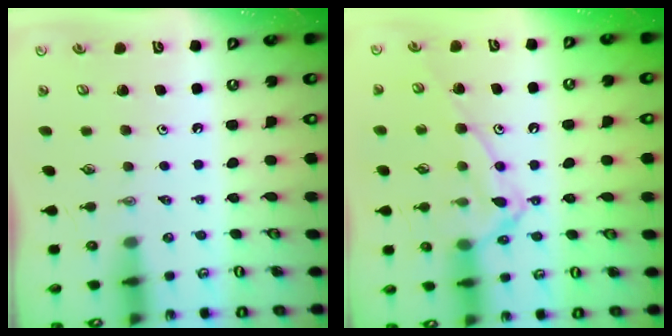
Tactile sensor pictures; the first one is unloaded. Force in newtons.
{"total": 14.3, "press": 14.2, "slide": 0.9}